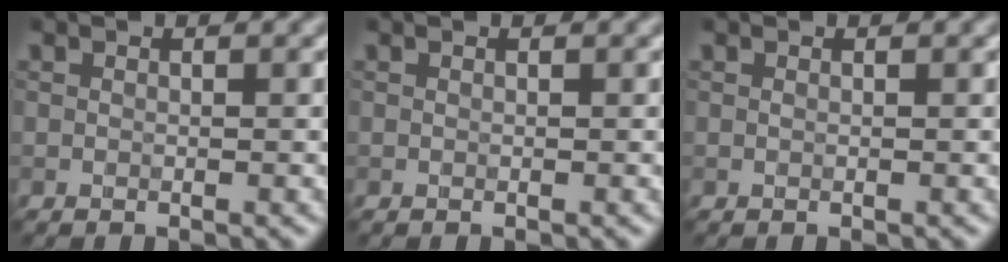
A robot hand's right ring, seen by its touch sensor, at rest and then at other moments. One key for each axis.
{"total": 0.0}
{"total": 0.0}